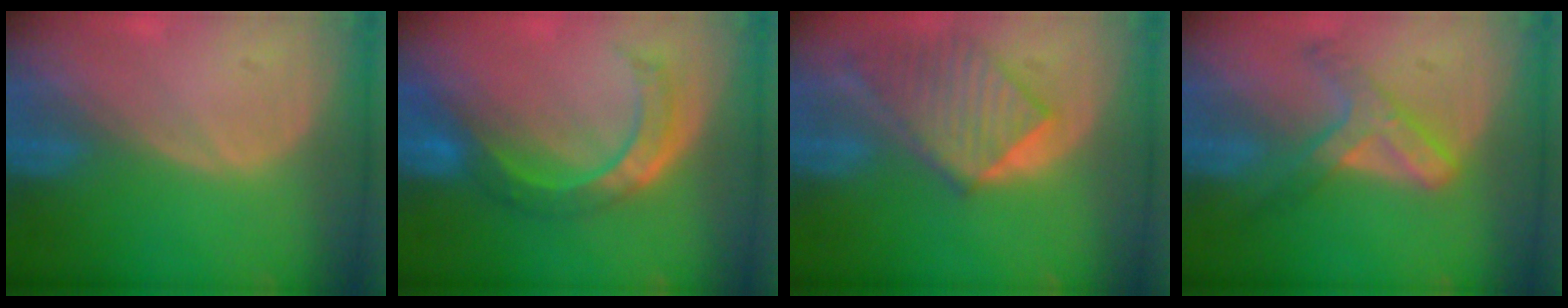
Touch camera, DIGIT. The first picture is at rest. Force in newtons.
{"total": 7.1, "press": 6.8, "slide": 2.0}
{"total": 8.9, "press": 7.9, "slide": 4.1}
{"total": 6.6, "press": 5.8, "slide": 3.3}